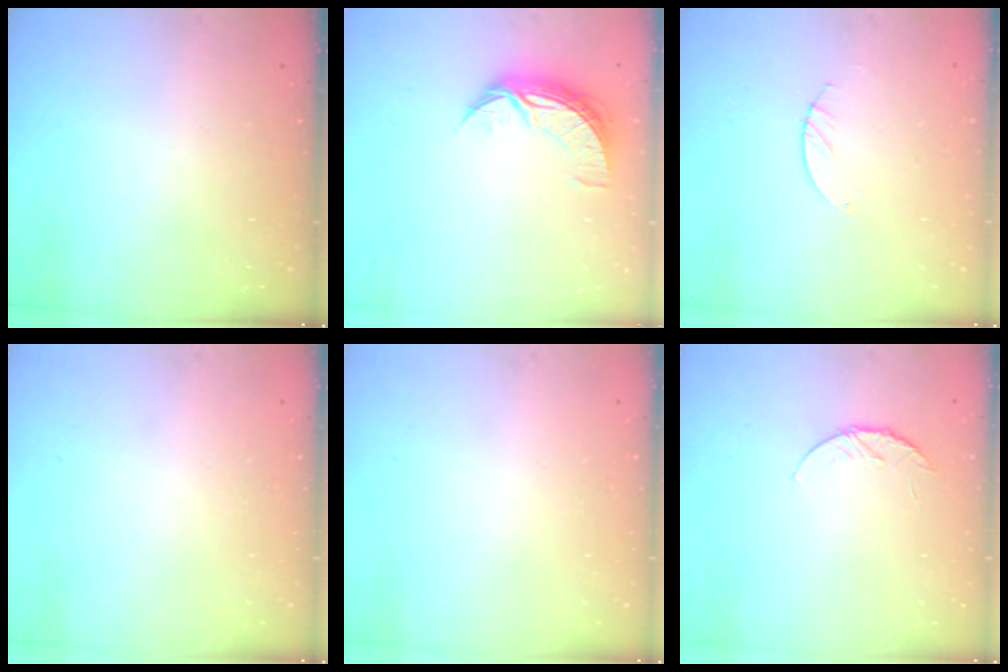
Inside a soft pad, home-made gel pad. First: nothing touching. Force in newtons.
{"total": 8.3, "press": 8.3, "slide": 0.5}
{"total": 0.9, "press": 0.8, "slide": 0.2}
{"total": 0.0}
{"total": 0.0}
{"total": 5.7, "press": 5.7, "slide": 0.7}